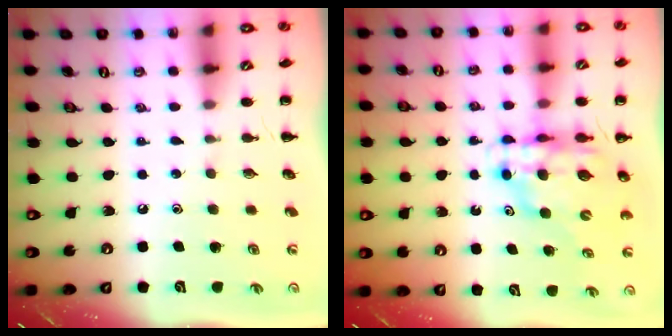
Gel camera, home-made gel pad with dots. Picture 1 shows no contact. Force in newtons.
{"total": 11.4, "press": 10.8, "slide": 3.7}